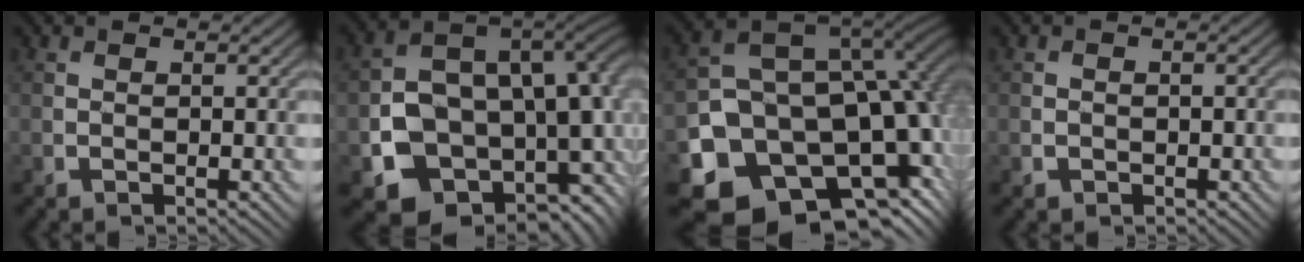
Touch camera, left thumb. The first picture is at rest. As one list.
[{"total": 18.2, "force": [-2.9, 13.3, 12.1], "torque": [-0.177, -0.050, -0.004]}, {"total": 20.0, "force": [-7.2, 14.7, 11.4], "torque": [-0.221, -0.047, -0.084]}, {"total": 1.1, "force": [-0.4, 1.0, 0.3], "torque": [-0.002, -0.002, -0.008]}]